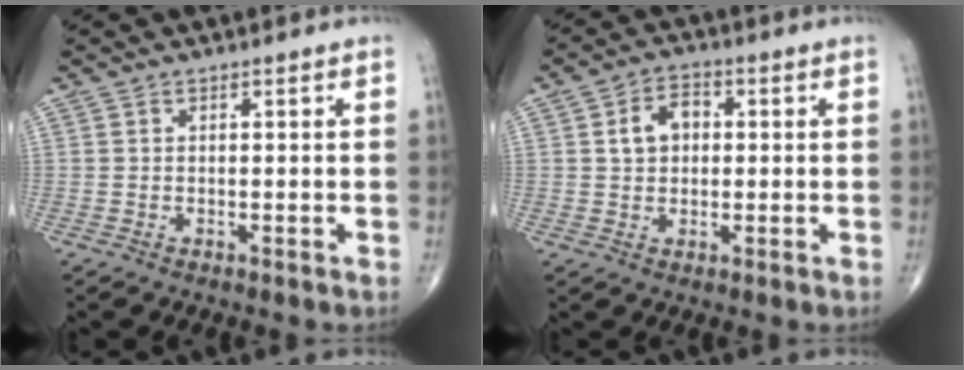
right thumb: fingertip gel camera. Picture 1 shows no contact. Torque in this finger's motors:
{"motor_torque": [0.03, -0.21, 0.72, 0.09, 0.01]}